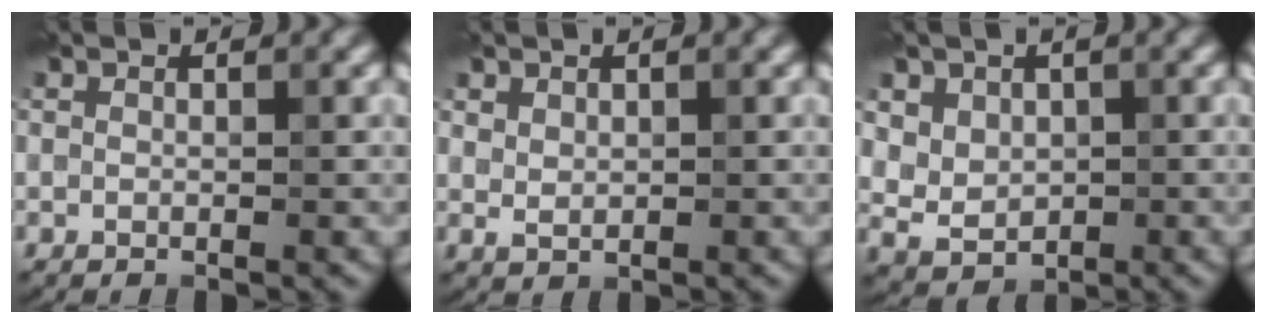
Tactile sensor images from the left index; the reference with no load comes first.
{"total": 1.3, "force": [0.8, 0.9, 0.6], "torque": [-0.009, -0.003, 0.019]}
{"total": 4.4, "force": [1.9, 3.5, 1.9], "torque": [-0.047, -0.003, 0.044]}